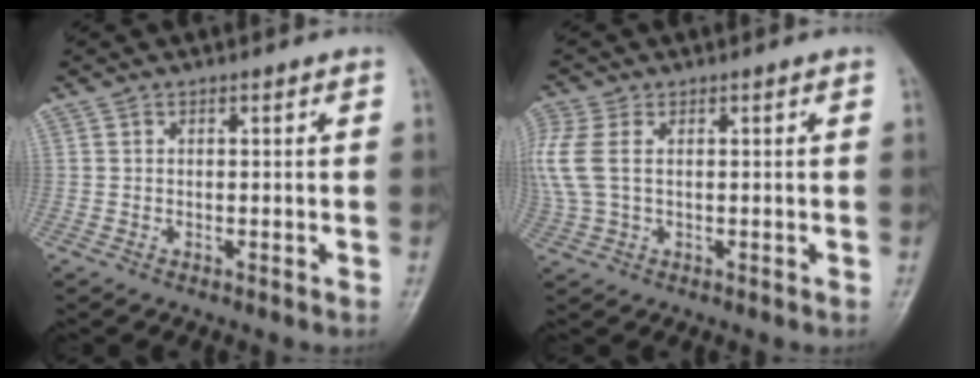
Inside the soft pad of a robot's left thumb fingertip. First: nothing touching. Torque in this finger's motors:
{"motor_torque": [-0.26, 0.90, 0.92, -0.66, 0.26]}